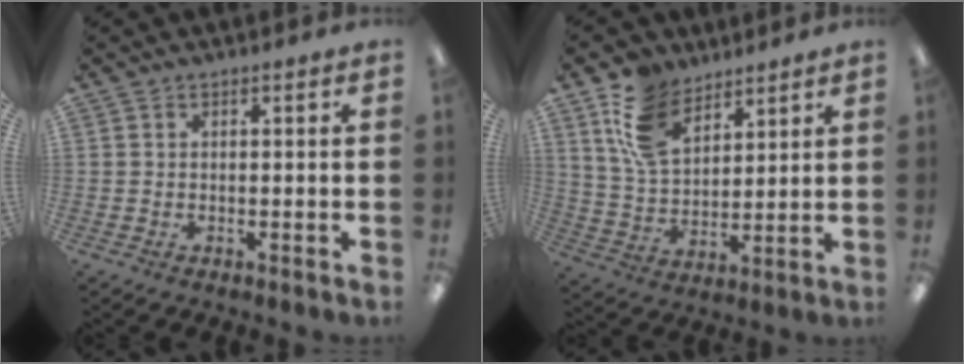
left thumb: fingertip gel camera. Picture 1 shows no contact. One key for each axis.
{"total": 13.4, "fx": 8.4, "fy": 7.8, "fz": 7.0, "tx": -0.144, "ty": -0.022, "tz": 0.164}